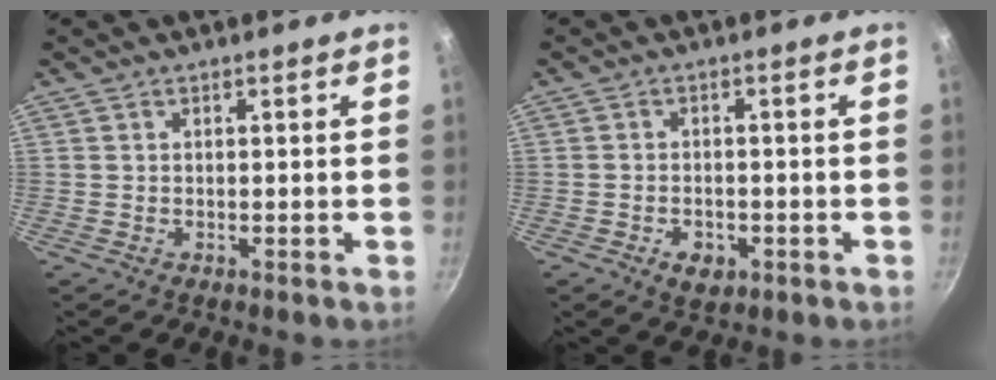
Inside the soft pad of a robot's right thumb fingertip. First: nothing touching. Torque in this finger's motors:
{"motor_torque": [-0.24, 0.19, 0.35, -0.06, 0.00]}